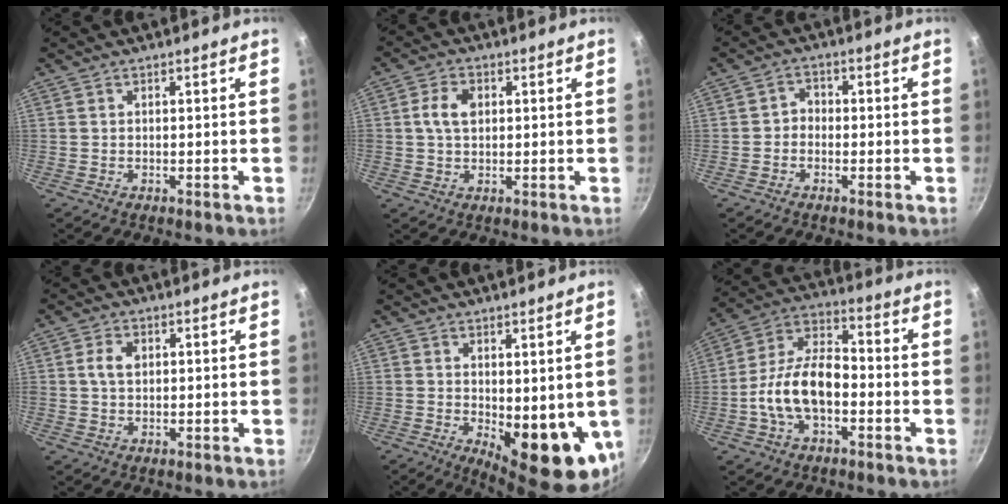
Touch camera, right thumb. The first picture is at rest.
{"total": 5.3, "force": [0.9, 3.7, 3.7], "torque": [-0.056, 0.007, 0.012]}
{"total": 2.6, "force": [-1.0, 2.1, 1.1], "torque": [-0.005, 0.017, -0.024]}
{"total": 3.6, "force": [0.7, 2.5, 2.5], "torque": [-0.037, 0.005, 0.010]}
{"total": 11.7, "force": [0.0, 5.2, 10.5], "torque": [-0.118, -0.021, 0.014]}
{"total": 13.6, "force": [-3.4, 7.7, 10.6], "torque": [-0.168, 0.047, -0.076]}